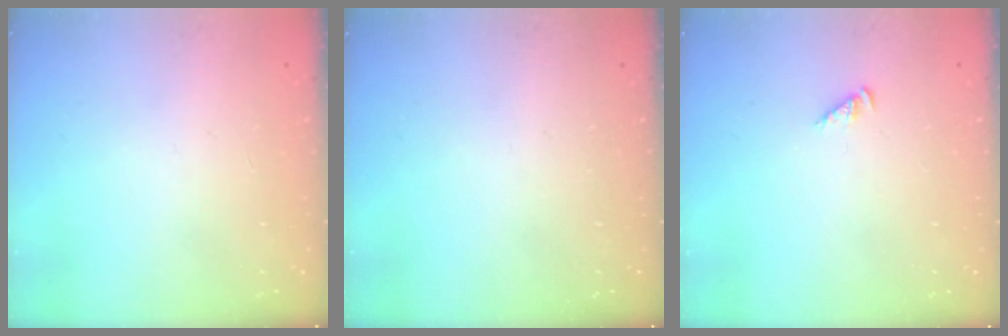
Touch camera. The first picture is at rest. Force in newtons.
{"total": 0.0}
{"total": 2.4, "press": 2.4, "slide": 0.5}